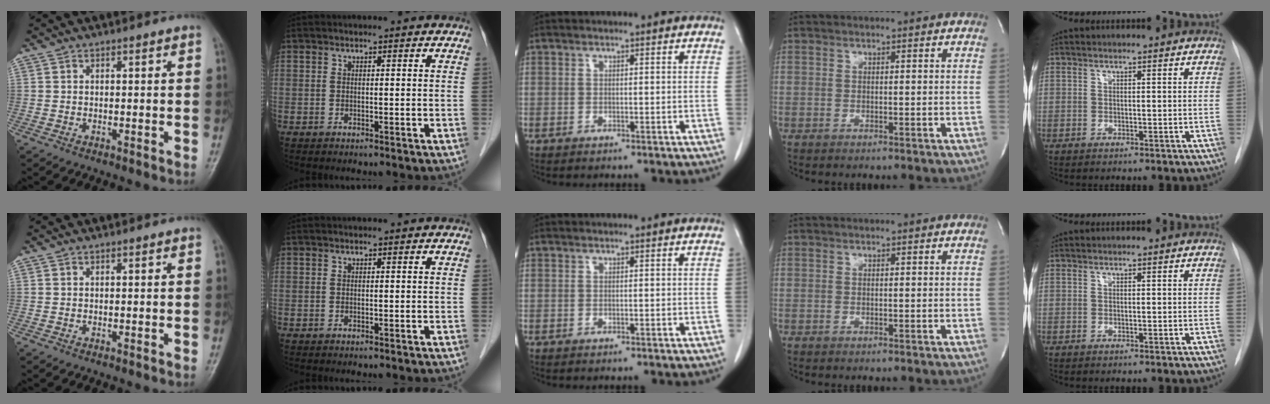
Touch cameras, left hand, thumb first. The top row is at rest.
{}